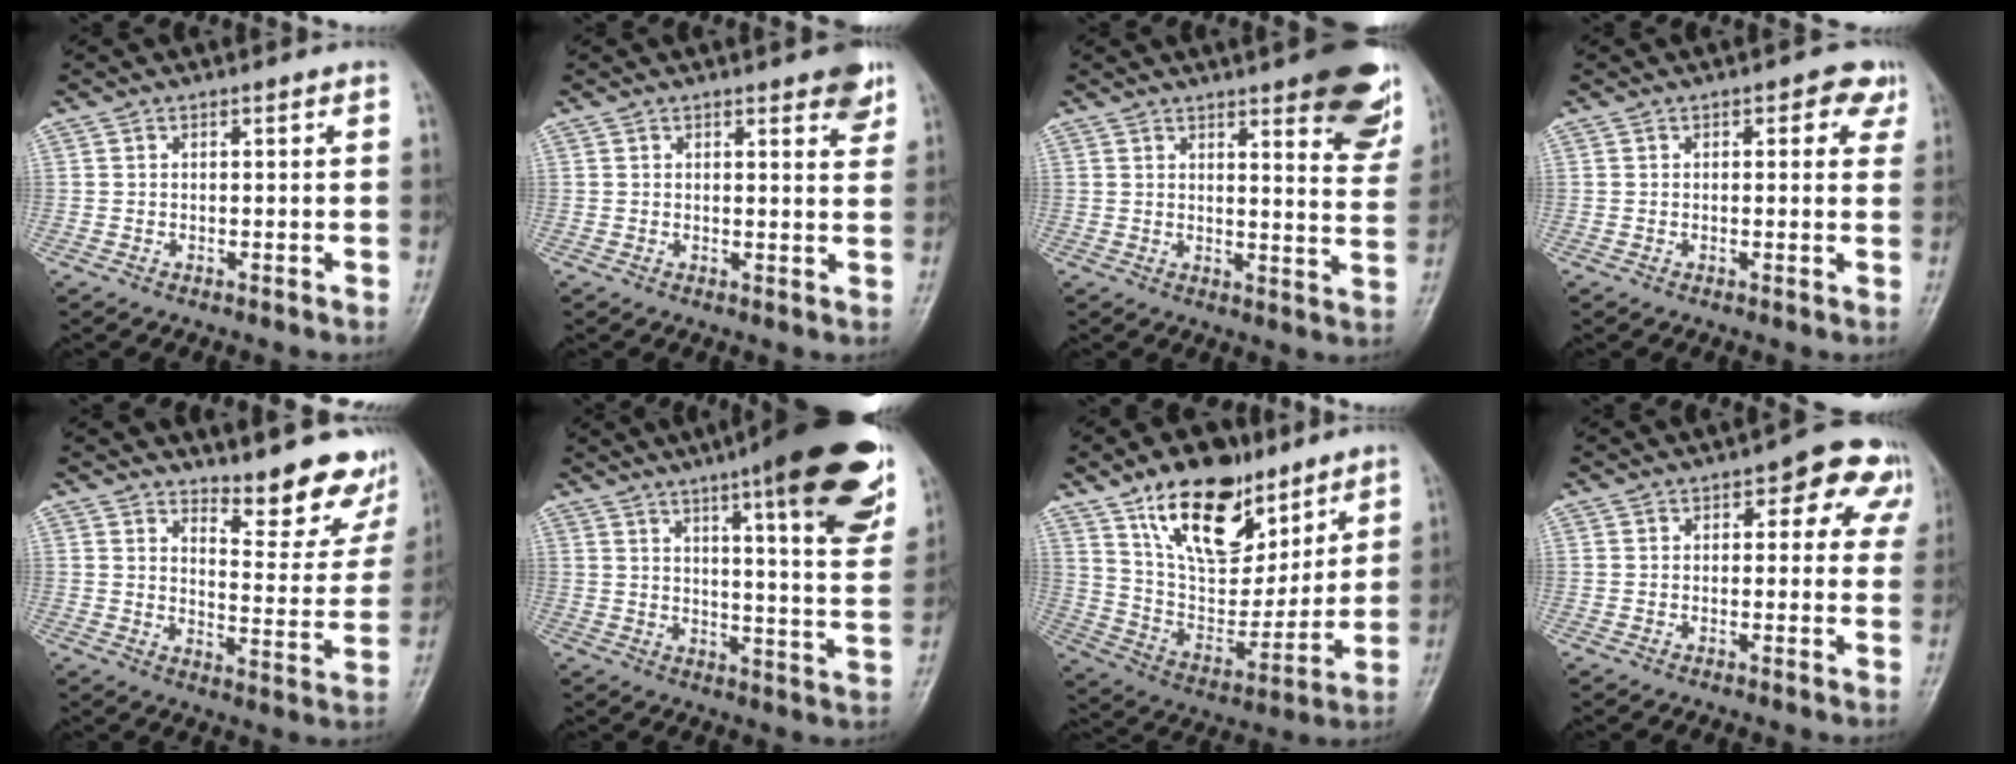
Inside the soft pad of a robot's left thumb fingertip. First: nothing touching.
{"total": 5.4, "force": [3.5, 1.6, 3.8], "torque": [-0.029, -0.015, 0.040]}
{"total": 17.3, "force": [10.5, 4.8, 12.9], "torque": [-0.131, -0.050, 0.122]}
{"total": 4.5, "force": [2.1, 2.5, 3.2], "torque": [-0.003, -0.002, 0.014]}
{"total": 13.8, "force": [11.9, 3.9, 5.7], "torque": [-0.038, -0.111, 0.148]}
{"total": 23.8, "force": [13.6, 4.4, 19.0], "torque": [-0.242, -0.045, 0.180]}
{"total": 21.5, "force": [12.9, 11.6, 12.6], "torque": [-0.153, -0.055, 0.229]}
{"total": 9.0, "force": [3.8, 4.9, 6.5], "torque": [-0.022, 0.002, 0.032]}